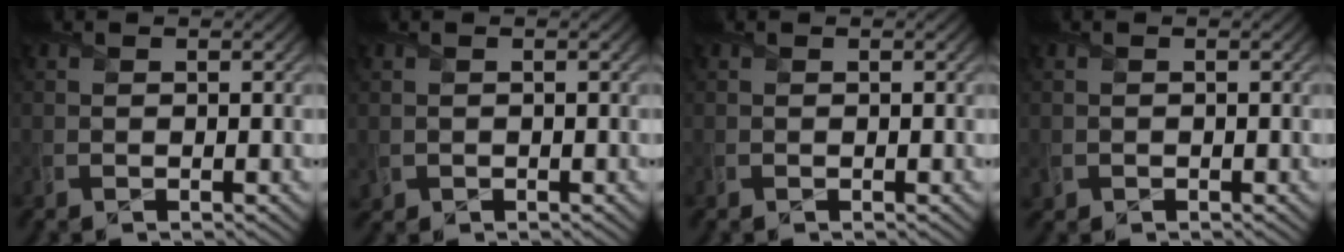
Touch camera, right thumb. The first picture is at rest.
{"total": 0.9, "force": [-0.1, 0.9, 0.1], "torque": [-0.005, -0.008, -0.001]}
{"total": 0.0}
{"total": 0.9, "force": [-0.4, 0.8, 0.0], "torque": [0.000, -0.008, -0.009]}